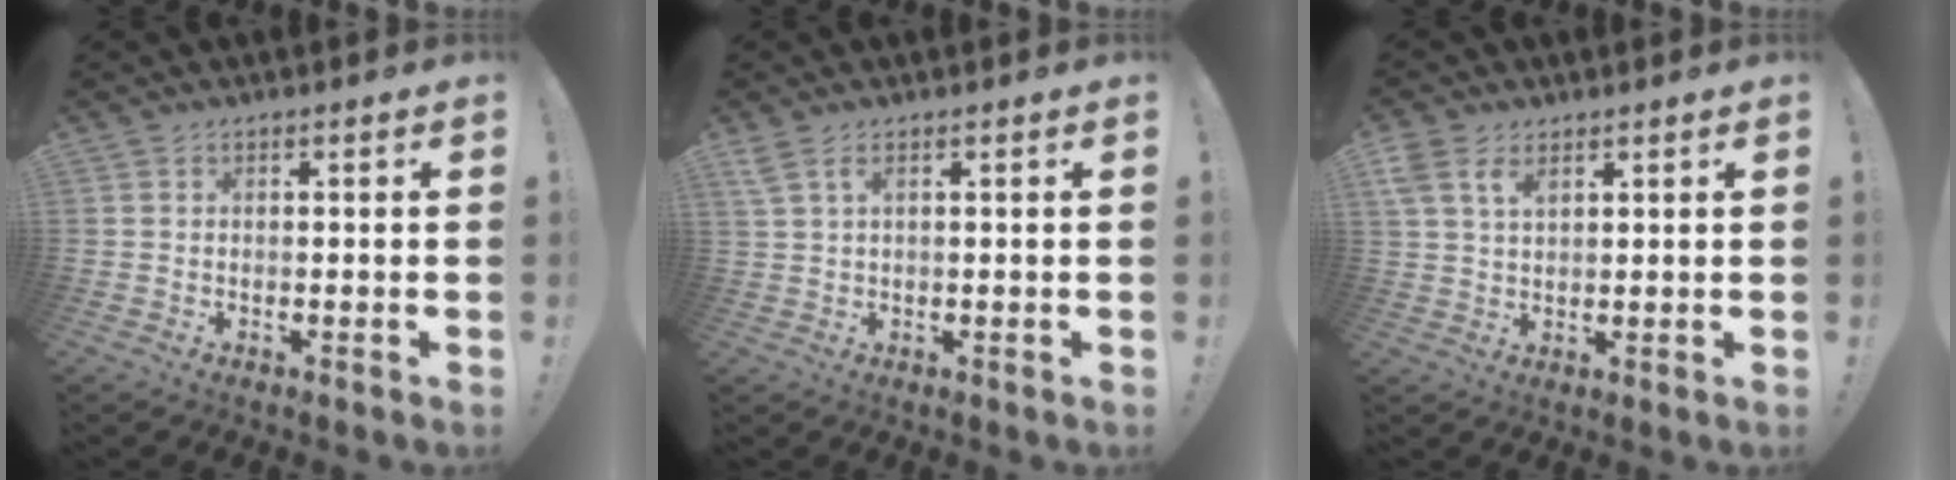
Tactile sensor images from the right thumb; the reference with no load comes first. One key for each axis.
{"total": 3.0, "fx": 1.6, "fy": 0.8, "fz": 2.5, "tx": -0.053, "ty": 0.000, "tz": 0.030}
{"total": 6.1, "fx": 3.3, "fy": 3.2, "fz": 3.9, "tx": -0.070, "ty": -0.010, "tz": 0.062}